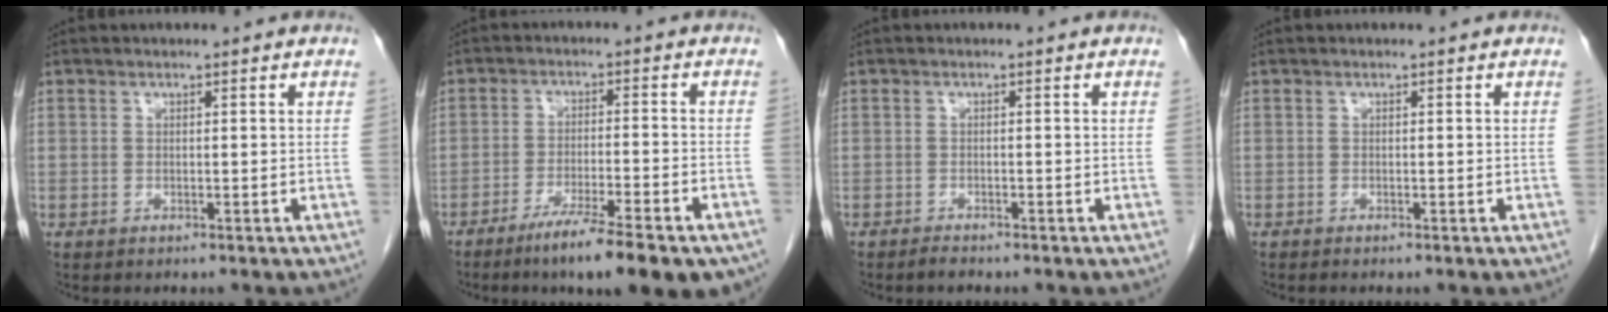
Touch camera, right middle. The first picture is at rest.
{"total": 14.2, "force": [-10.3, 1.8, 9.7], "torque": [-0.108, -0.016, -0.153]}
{"total": 1.0, "force": [-0.9, 0.2, 0.3], "torque": [-0.007, -0.001, -0.013]}
{"total": 0.0}